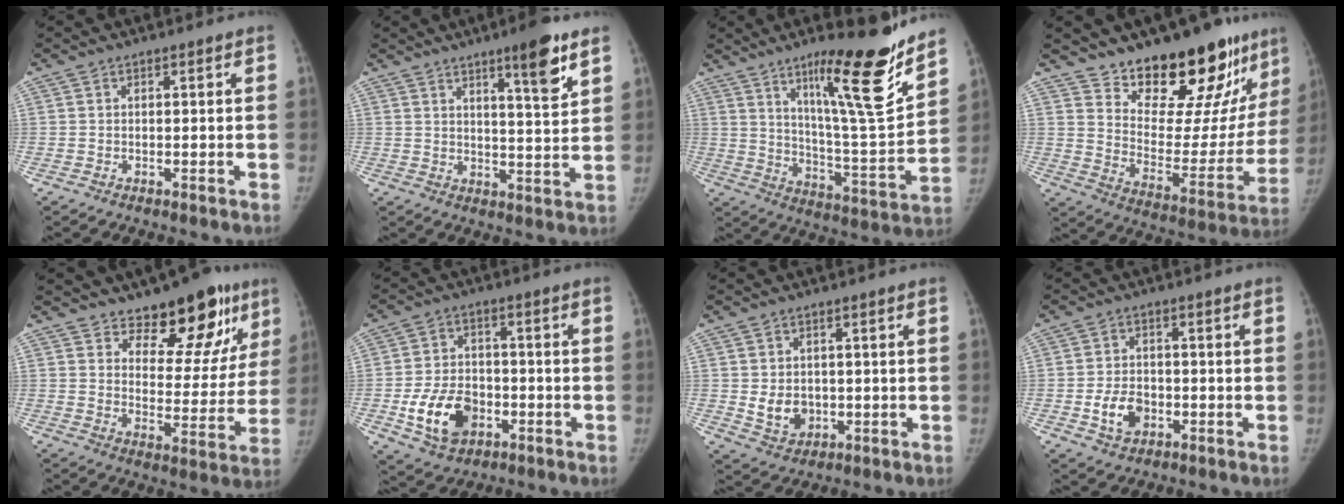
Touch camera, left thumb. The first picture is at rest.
{"total": 8.6, "force": [5.3, 1.1, 6.7], "torque": [-0.091, -0.035, 0.078]}
{"total": 20.5, "force": [13.3, 2.7, 15.3], "torque": [-0.200, -0.088, 0.217]}
{"total": 23.1, "force": [17.9, 9.0, 11.5], "torque": [-0.118, -0.124, 0.261]}
{"total": 15.2, "force": [10.6, 7.8, 7.5], "torque": [-0.027, -0.070, 0.142]}
{"total": 11.6, "force": [-4.0, 8.2, 7.2], "torque": [-0.109, 0.017, -0.065]}
{"total": 5.8, "force": [-0.5, 4.8, 3.2], "torque": [-0.031, -0.003, 0.005]}
{"total": 6.2, "force": [-2.1, 4.5, 3.7], "torque": [-0.054, 0.011, -0.035]}